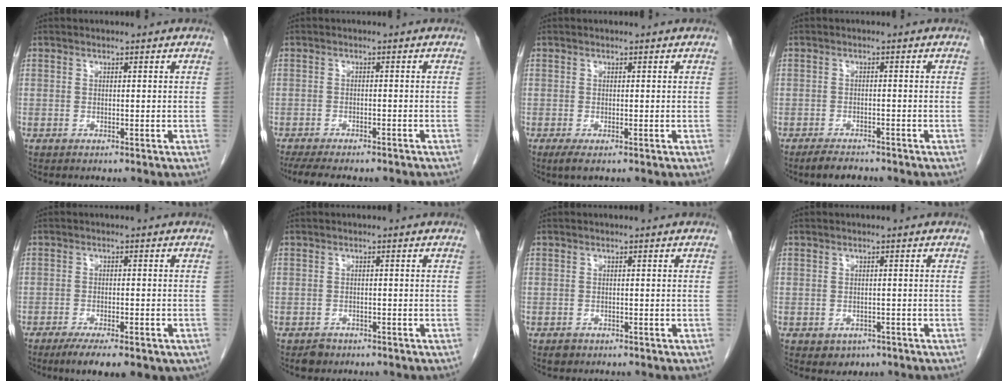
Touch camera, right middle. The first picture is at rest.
{"total": 12.0, "force": [-10.0, 3.1, 5.8], "torque": [-0.092, -0.010, -0.130]}
{"total": 1.6, "force": [-0.9, 0.3, 1.3], "torque": [-0.026, -0.005, -0.014]}
{"total": 3.2, "force": [-2.7, 0.9, 1.3], "torque": [-0.027, -0.004, -0.044]}
{"total": 11.5, "force": [-7.7, 3.6, 7.7], "torque": [-0.100, -0.010, -0.104]}
{"total": 1.8, "force": [-1.3, 1.2, 0.3], "torque": [-0.010, 0.002, -0.019]}
{"total": 1.1, "force": [-0.7, 0.8, 0.3], "torque": [-0.008, 0.001, -0.009]}
{"total": 2.3, "force": [-1.2, 1.8, 0.8], "torque": [-0.009, 0.003, -0.005]}